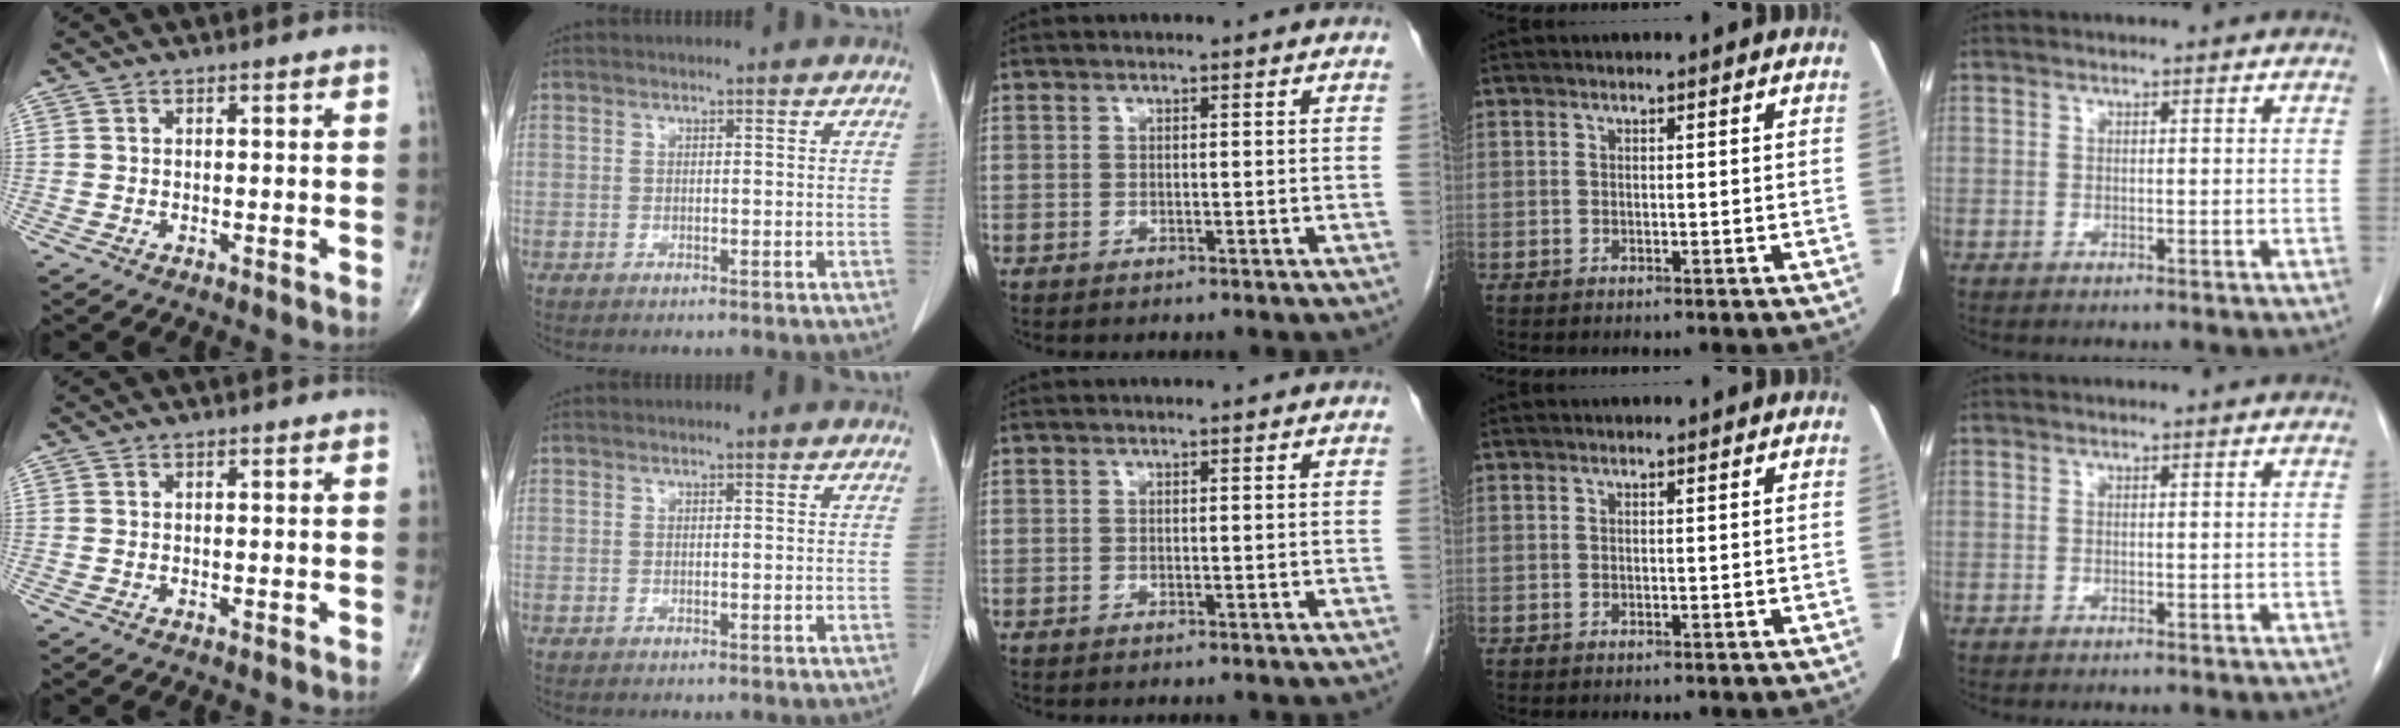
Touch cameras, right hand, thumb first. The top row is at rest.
{}